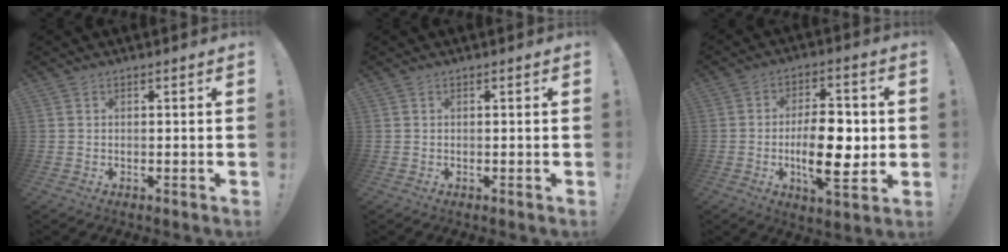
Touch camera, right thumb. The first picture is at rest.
{"total": 0.0}
{"total": 15.6, "force": [-2.1, 6.5, 14.0], "torque": [-0.231, -0.002, -0.041]}